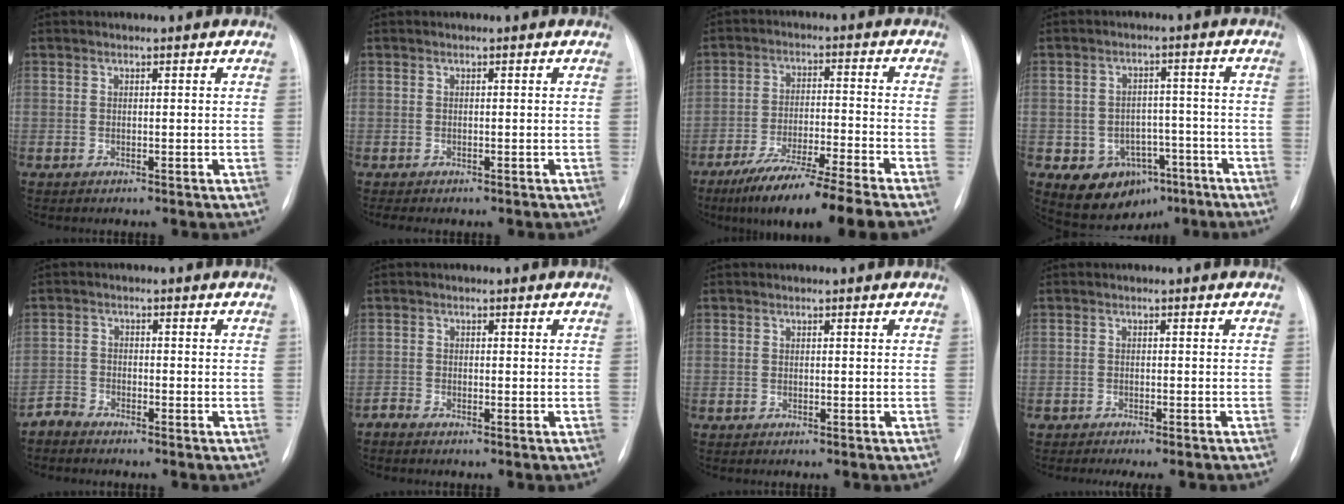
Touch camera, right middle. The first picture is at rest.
{"total": 2.4, "force": [-1.9, 0.8, 1.1], "torque": [-0.015, -0.005, -0.020]}
{"total": 13.6, "force": [-10.3, -1.0, 8.8], "torque": [-0.151, -0.039, -0.171]}
{"total": 9.0, "force": [-4.7, 6.7, 3.8], "torque": [-0.057, 0.024, -0.057]}
{"total": 2.3, "force": [-2.2, 0.5, -0.4], "torque": [0.012, -0.005, -0.045]}
{"total": 1.1, "force": [-1.1, 0.1, 0.2], "torque": [-0.008, -0.002, -0.023]}
{"total": 0.0}
{"total": 7.3, "force": [-6.3, 1.6, 3.3], "torque": [-0.035, -0.003, -0.084]}